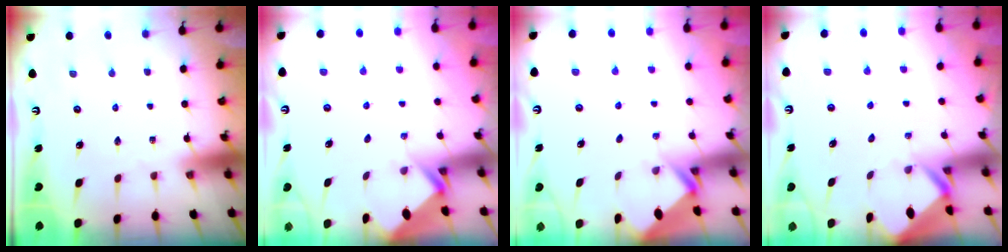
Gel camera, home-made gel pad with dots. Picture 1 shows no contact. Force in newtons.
{"total": 2.7, "press": 2.7, "slide": 0.2}
{"total": 2.6, "press": 2.6, "slide": 0.2}
{"total": 2.8, "press": 2.8, "slide": 0.2}